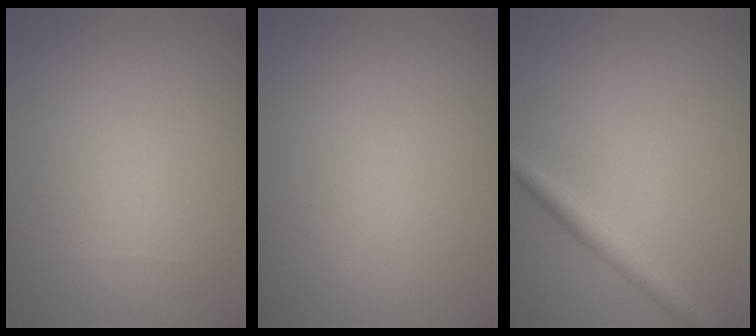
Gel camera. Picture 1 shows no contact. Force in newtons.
{"total": 0.0}
{"total": 2.4, "press": 2.4, "slide": 0.1}